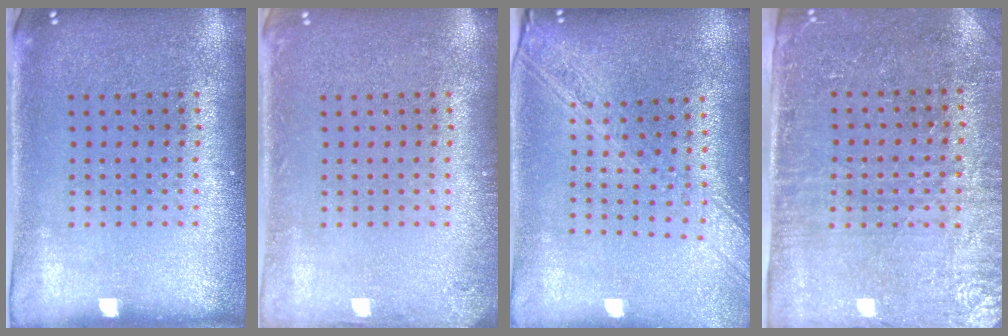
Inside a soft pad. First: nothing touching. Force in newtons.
{"total": 1.1, "press": 1.1, "slide": 0.1}
{"total": 2.2, "press": 1.9, "slide": 1.2}
{"total": 3.0, "press": 2.7, "slide": 1.3}